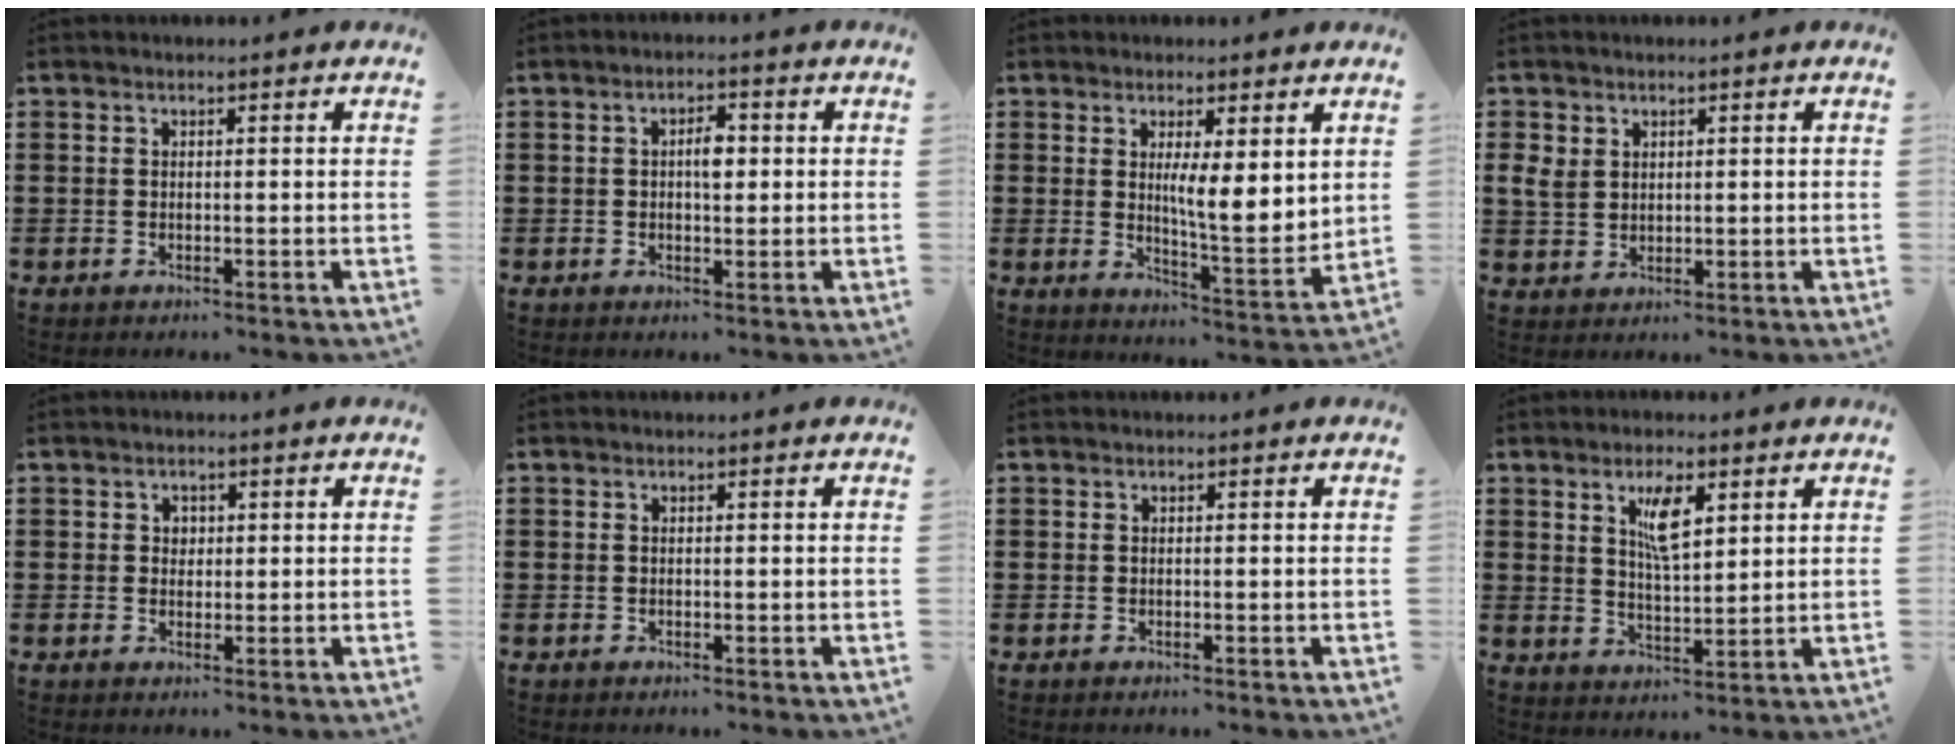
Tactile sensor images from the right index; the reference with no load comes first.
{"total": 3.1, "force": [0.2, 1.3, 2.8], "torque": [-0.047, 0.003, -0.001]}
{"total": 6.1, "force": [2.3, 1.2, 5.5], "torque": [-0.086, -0.023, 0.033]}
{"total": 3.4, "force": [1.2, 2.7, 1.6], "torque": [-0.047, 0.008, 0.021]}
{"total": 1.3, "force": [0.4, 1.2, 0.4], "torque": [-0.012, 0.007, 0.006]}
{"total": 0.0}
{"total": 0.0}
{"total": 5.7, "force": [2.7, 1.8, 4.7], "torque": [-0.085, 0.002, 0.041]}